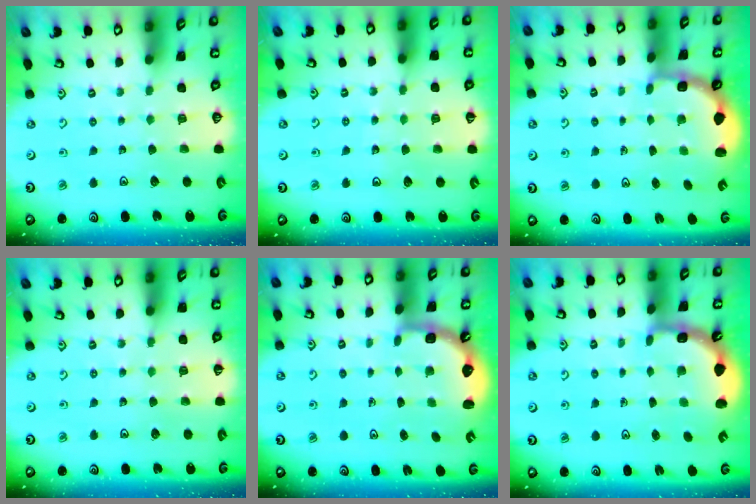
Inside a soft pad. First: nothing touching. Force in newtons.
{"total": 3.9, "press": 3.7, "slide": 1.2}
{"total": 2.8, "press": 2.3, "slide": 1.7}
{"total": 3.0, "press": 2.9, "slide": 0.6}
{"total": 2.5, "press": 2.1, "slide": 1.3}
{"total": 2.7, "press": 2.7, "slide": 0.6}